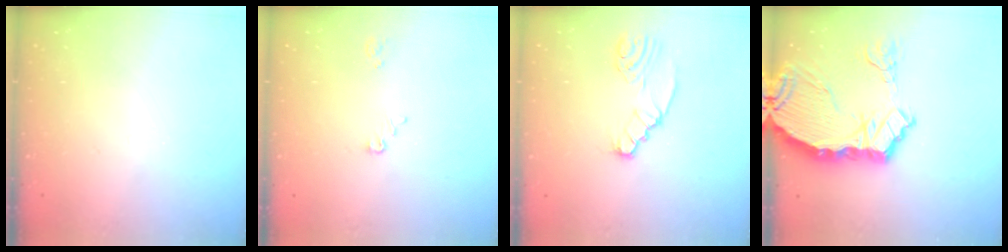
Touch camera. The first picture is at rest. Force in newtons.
{"total": 2.5, "press": 2.5, "slide": 0.2}
{"total": 2.4, "press": 2.4, "slide": 0.3}
{"total": 9.3, "press": 8.8, "slide": 3.1}